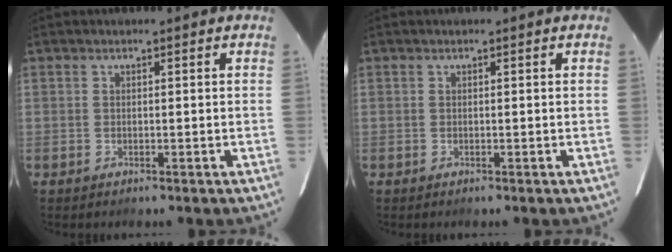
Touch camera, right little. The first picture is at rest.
{"total": 0.0}